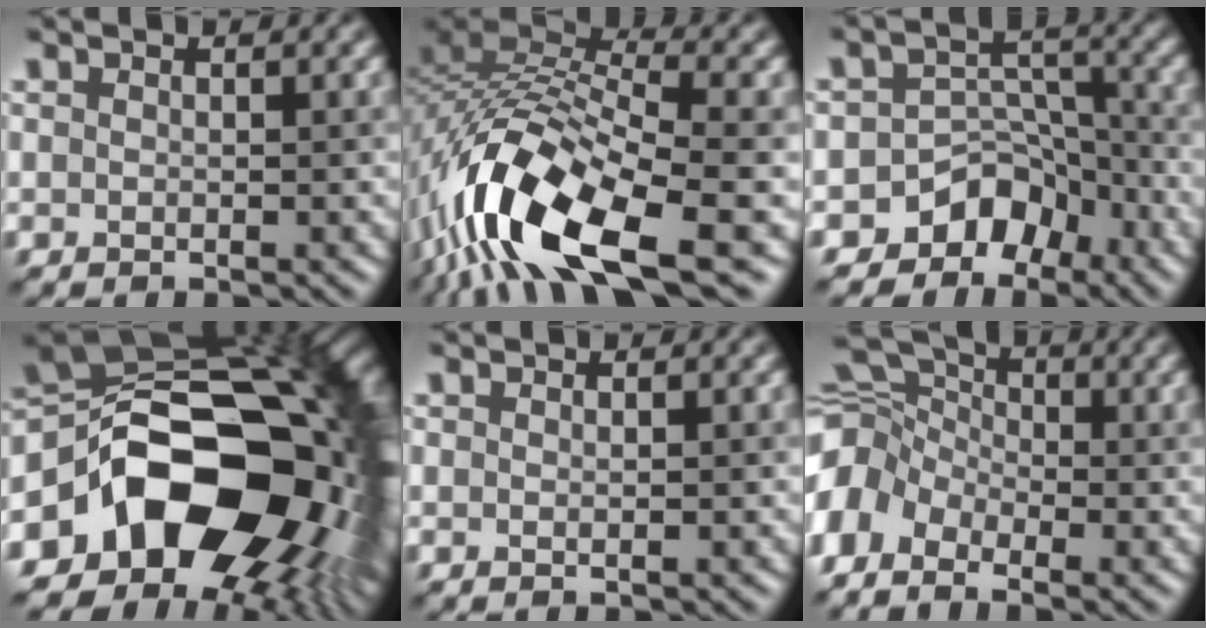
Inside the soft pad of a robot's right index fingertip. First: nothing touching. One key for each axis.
{"total": 14.0, "fx": -6.7, "fy": 5.2, "fz": 11.1, "tx": -0.213, "ty": 0.000, "tz": -0.130}
{"total": 6.4, "fx": -4.5, "fy": 4.2, "fz": 1.7, "tx": 0.009, "ty": 0.014, "tz": -0.073}
{"total": 18.2, "fx": -4.0, "fy": 12.3, "fz": 12.7, "tx": -0.190, "ty": 0.001, "tz": -0.063}
{"total": 0.0}
{"total": 7.2, "fx": -2.7, "fy": 5.0, "fz": 4.3, "tx": -0.090, "ty": 0.010, "tz": -0.056}